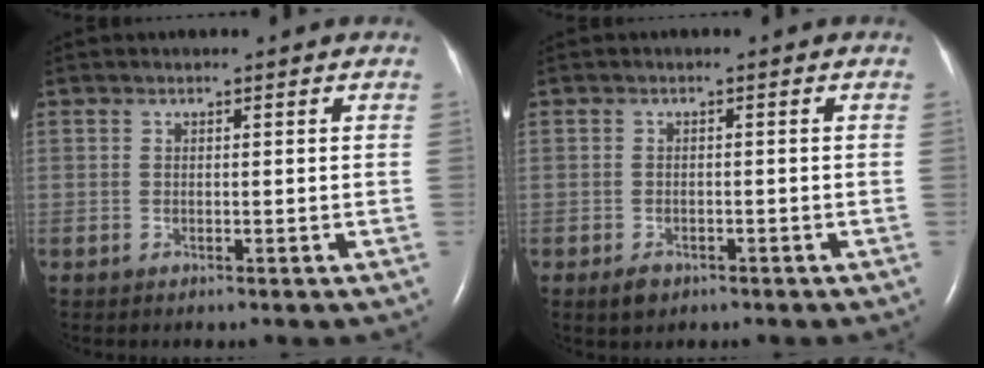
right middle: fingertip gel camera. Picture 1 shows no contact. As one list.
[{"total": 2.1, "force": [-1.3, 1.3, 1.0], "torque": [-0.022, 0.000, -0.015]}]